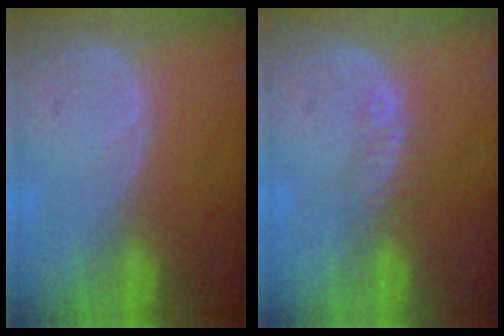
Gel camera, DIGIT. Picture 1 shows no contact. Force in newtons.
{"total": 1.8, "press": 1.6, "slide": 0.8}